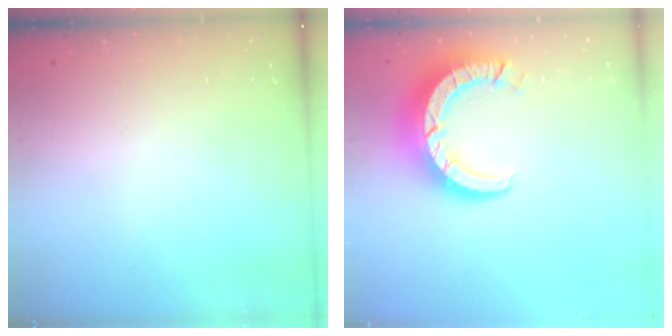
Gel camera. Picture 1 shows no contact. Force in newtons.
{"total": 10.6, "press": 10.5, "slide": 1.0}